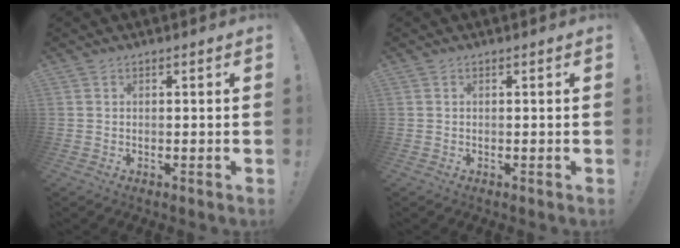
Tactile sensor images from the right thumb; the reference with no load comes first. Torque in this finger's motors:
{"motor_torque": [0.00, 0.00, 0.00, 0.00, 0.01]}